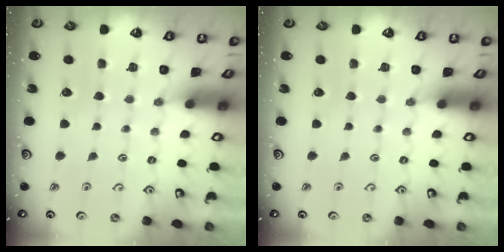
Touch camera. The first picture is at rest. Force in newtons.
{"total": 0.0}